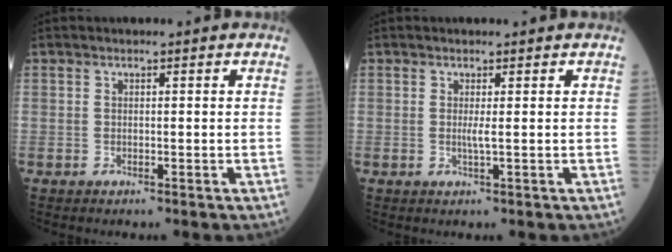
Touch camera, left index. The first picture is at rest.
{"total": 1.0, "force": [-0.2, -0.4, 1.0], "torque": [-0.023, -0.007, -0.003]}